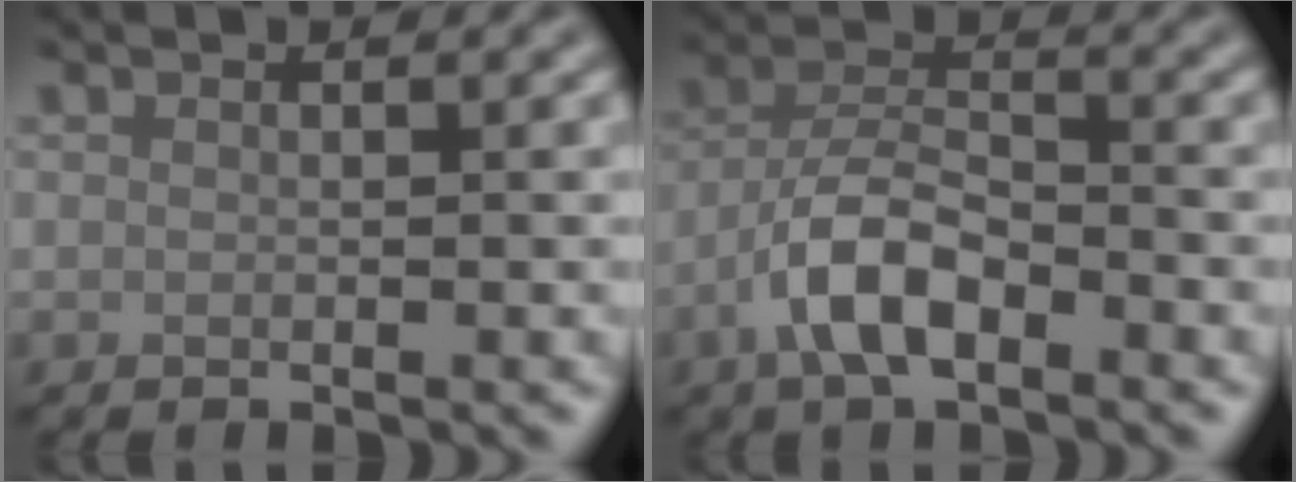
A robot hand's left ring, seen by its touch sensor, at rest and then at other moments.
{"total": 5.2, "force": [-2.8, 2.0, 3.9], "torque": [-0.071, 0.013, -0.060]}